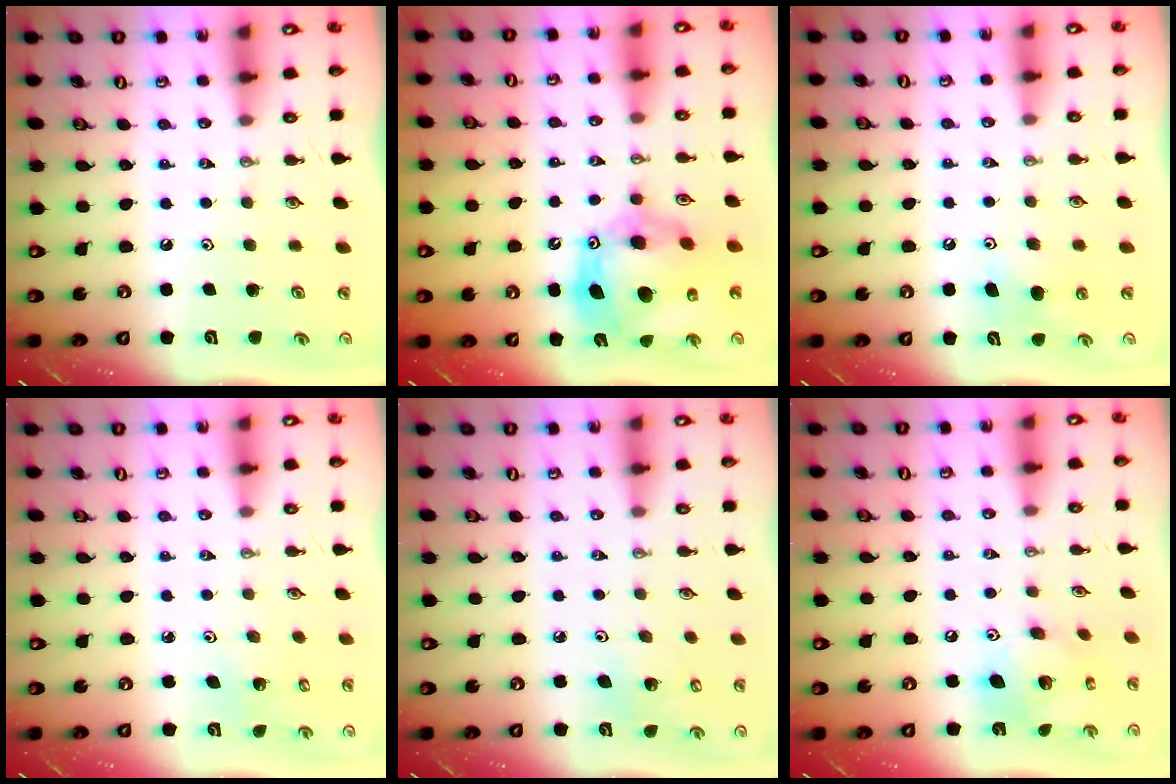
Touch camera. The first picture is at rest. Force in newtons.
{"total": 18.2, "press": 18.1, "slide": 1.6}
{"total": 6.0, "press": 5.9, "slide": 1.0}
{"total": 1.7, "press": 1.7, "slide": 0.1}
{"total": 6.3, "press": 6.2, "slide": 1.1}
{"total": 13.0, "press": 13.0, "slide": 1.2}